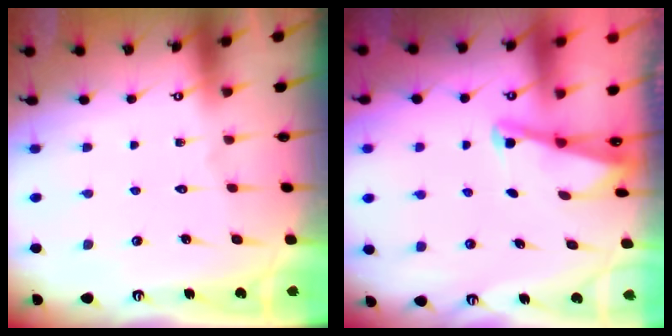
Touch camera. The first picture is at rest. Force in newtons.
{"total": 2.0, "press": 2.0, "slide": 0.3}